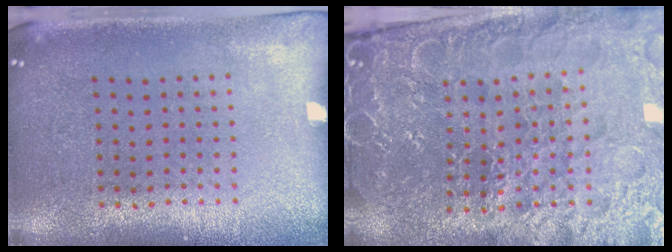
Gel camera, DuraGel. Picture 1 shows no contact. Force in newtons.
{"total": 4.9, "press": 4.7, "slide": 1.4}